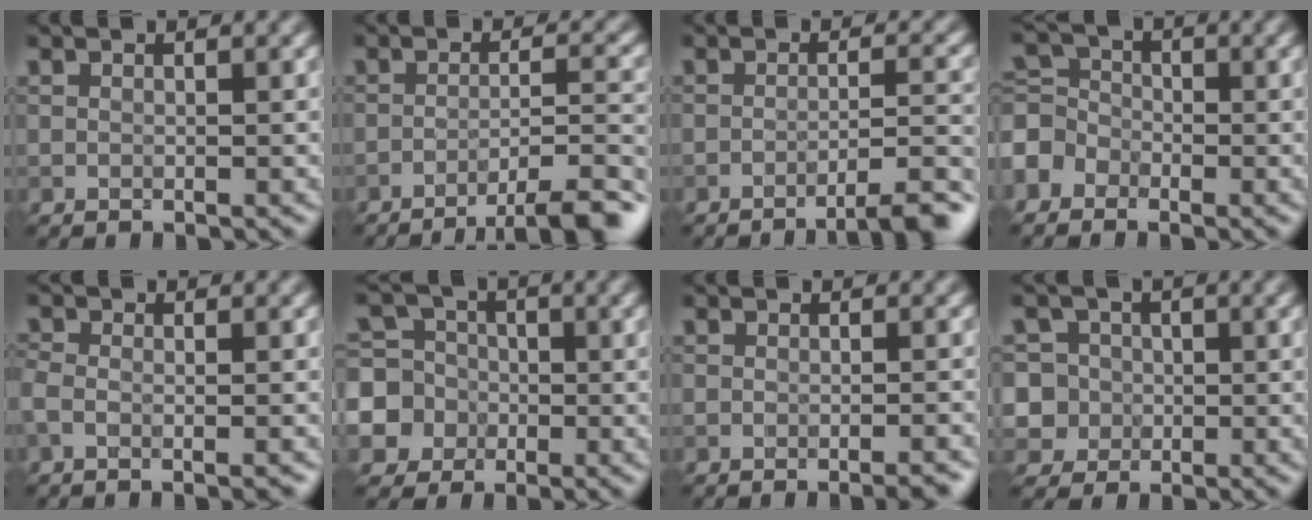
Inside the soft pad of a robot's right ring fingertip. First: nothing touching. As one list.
[{"total": 7.7, "force": [-5.5, 1.5, 5.1], "torque": [-0.065, 0.005, -0.075]}, {"total": 5.7, "force": [-3.8, 1.0, 4.1], "torque": [-0.050, 0.009, -0.056]}, {"total": 3.6, "force": [-2.1, 2.6, 1.1], "torque": [-0.026, 0.008, -0.052]}, {"total": 2.9, "force": [-1.6, 1.2, 2.1], "torque": [-0.026, -0.001, -0.028]}, {"total": 9.1, "force": [-2.7, 8.4, 2.1], "torque": [-0.064, -0.008, -0.076]}, {"total": 2.8, "force": [-1.8, 0.8, 2.0], "torque": [-0.012, 0.009, -0.025]}, {"total": 7.2, "force": [-0.5, 6.9, 1.9], "torque": [-0.036, 0.023, -0.031]}]